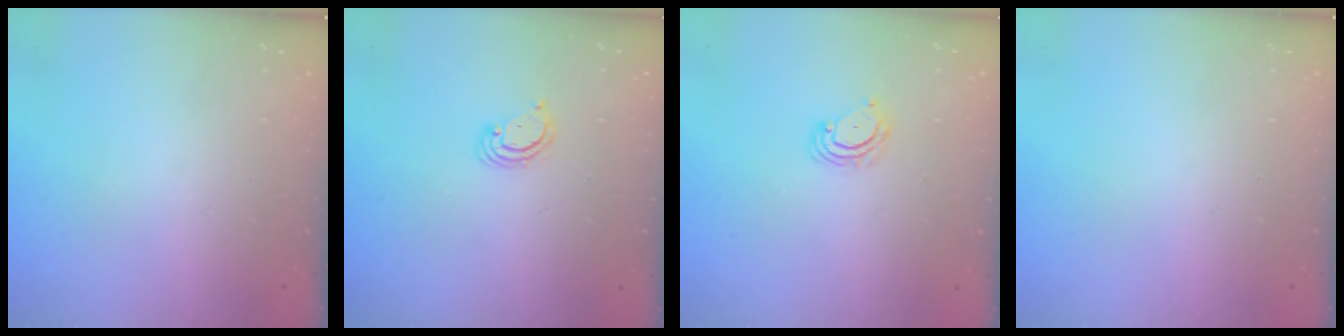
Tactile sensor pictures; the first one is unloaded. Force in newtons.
{"total": 2.8, "press": 2.8, "slide": 0.3}
{"total": 5.0, "press": 4.9, "slide": 0.4}
{"total": 0.0}